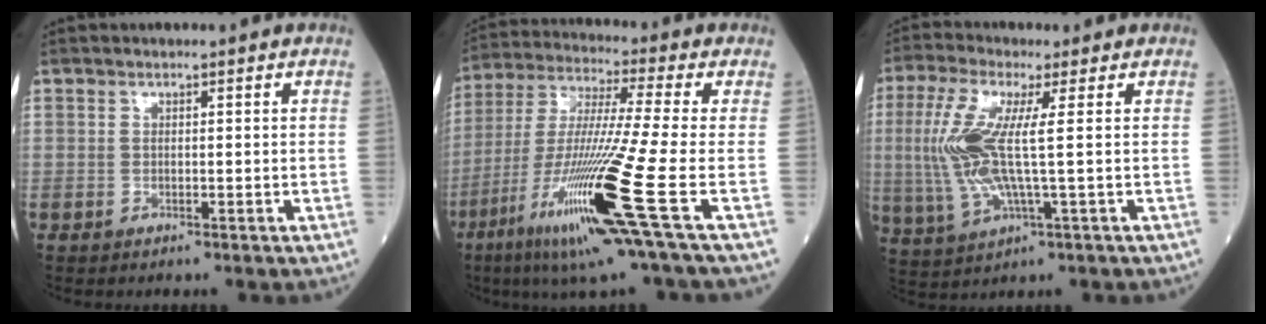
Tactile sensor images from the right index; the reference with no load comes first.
{"total": 19.5, "force": [-8.0, -1.6, 17.8], "torque": [-0.357, -0.043, -0.157]}
{"total": 10.4, "force": [0.8, 1.4, 10.3], "torque": [-0.247, 0.000, 0.014]}